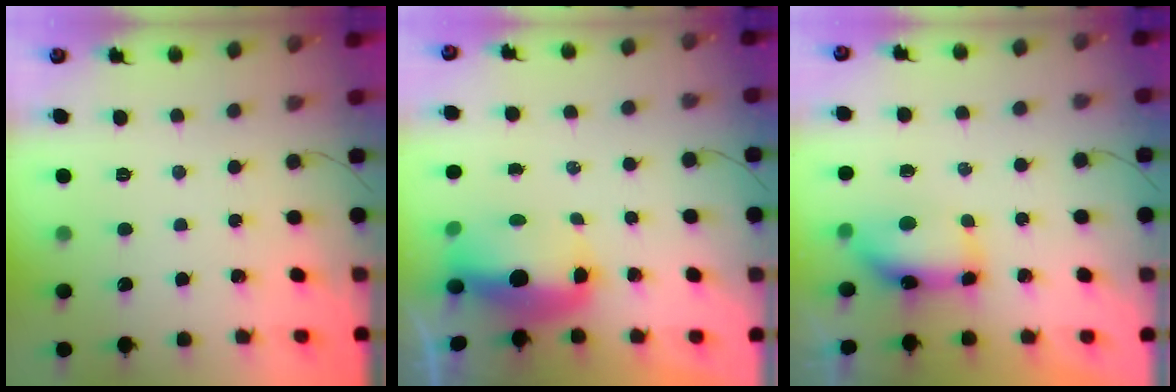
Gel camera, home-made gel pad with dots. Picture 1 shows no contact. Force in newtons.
{"total": 8.6, "press": 8.4, "slide": 1.6}
{"total": 7.6, "press": 7.6, "slide": 0.7}